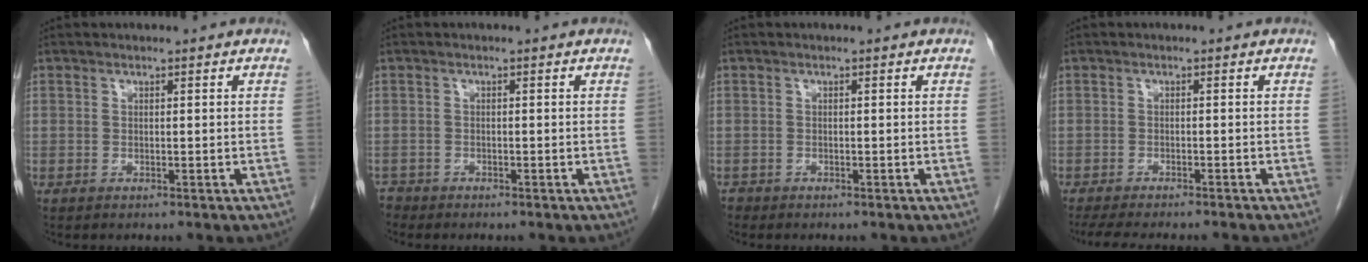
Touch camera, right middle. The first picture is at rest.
{"total": 1.3, "force": [-1.2, 0.5, -0.3], "torque": [0.001, -0.002, -0.024]}
{"total": 0.8, "force": [-0.7, 0.4, 0.0], "torque": [-0.007, 0.000, -0.014]}
{"total": 11.4, "force": [-10.0, 1.6, 5.1], "torque": [-0.068, -0.016, -0.133]}